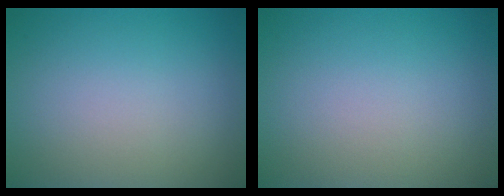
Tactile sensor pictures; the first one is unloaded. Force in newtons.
{"total": 0.0}